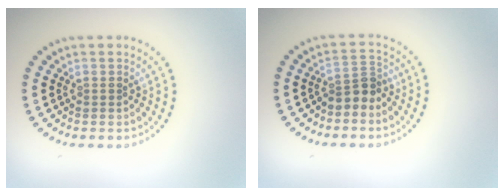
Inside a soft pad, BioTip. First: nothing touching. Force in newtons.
{"total": 2.4, "press": 1.8, "slide": 1.6}